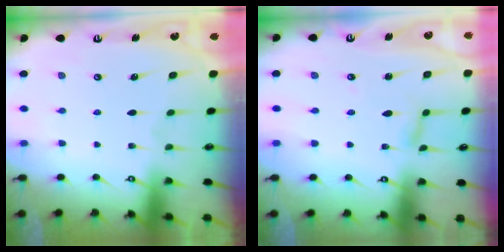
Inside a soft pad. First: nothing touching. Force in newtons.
{"total": 2.8, "press": 2.7, "slide": 0.3}